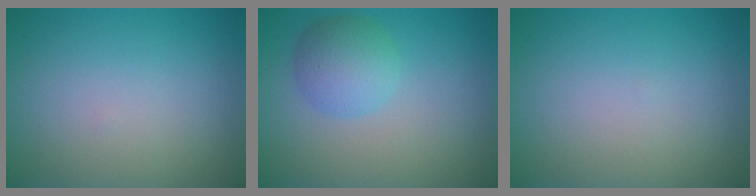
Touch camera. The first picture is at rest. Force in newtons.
{"total": 3.5, "press": 3.5, "slide": 0.1}
{"total": 0.0}